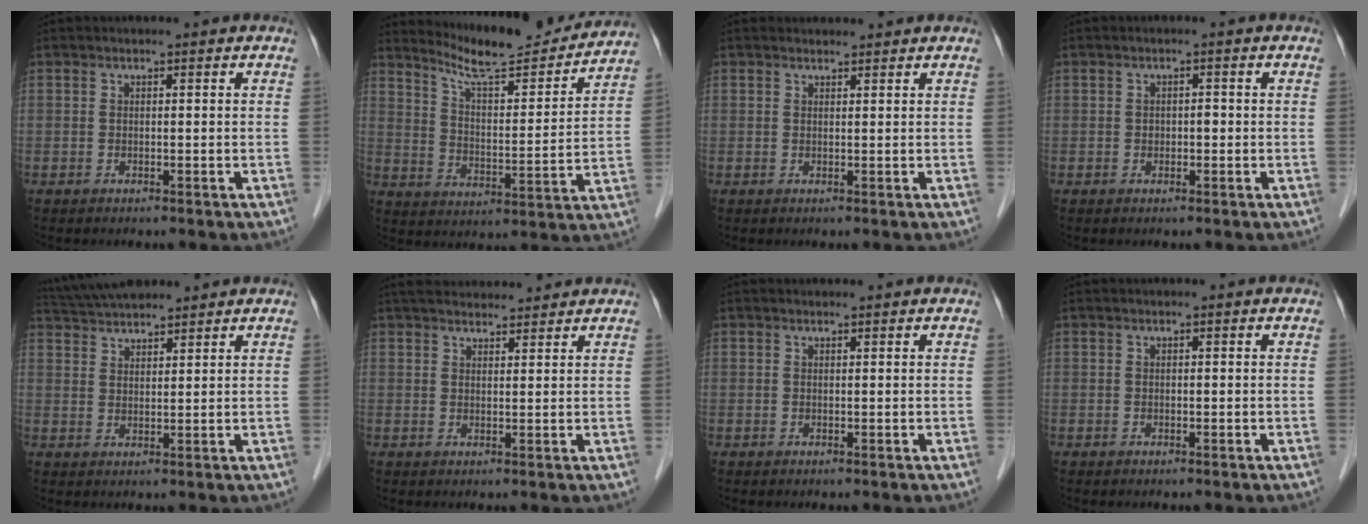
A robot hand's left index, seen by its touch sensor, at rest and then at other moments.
{"total": 15.1, "force": [14.4, 1.1, 4.5], "torque": [-0.077, -0.015, 0.213]}
{"total": 1.6, "force": [1.6, 0.3, 0.1], "torque": [-0.010, 0.012, 0.028]}
{"total": 1.1, "force": [-0.1, 0.7, 0.8], "torque": [-0.010, 0.002, -0.002]}
{"total": 8.8, "force": [8.1, 1.5, 3.2], "torque": [-0.064, 0.036, 0.145]}
{"total": 9.5, "force": [8.9, 1.7, 2.9], "torque": [-0.046, 0.032, 0.130]}
{"total": 0.7, "force": [0.7, 0.0, 0.1], "torque": [-0.007, 0.007, 0.012]}
{"total": 0.0}